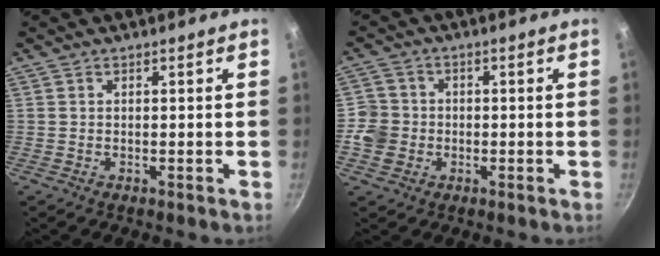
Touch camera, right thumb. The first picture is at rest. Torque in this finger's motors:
{"motor_torque": [0.69, 1.15, 0.43, -0.05, -0.04]}